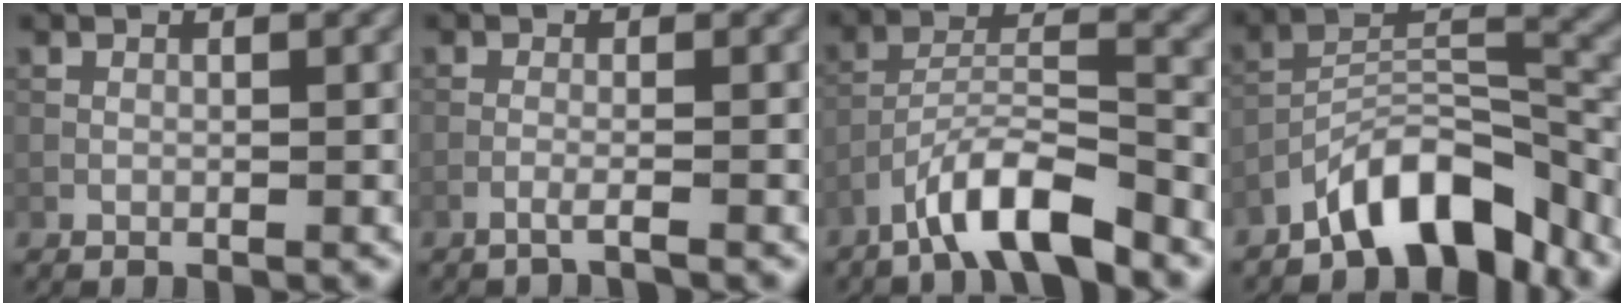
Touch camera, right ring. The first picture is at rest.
{"total": 1.3, "force": [-0.9, 0.1, 1.0], "torque": [-0.010, 0.005, -0.027]}
{"total": 6.7, "force": [-4.9, 1.4, 4.3], "torque": [-0.075, 0.007, -0.090]}
{"total": 8.5, "force": [-6.3, 3.0, 4.8], "torque": [-0.068, 0.012, -0.116]}